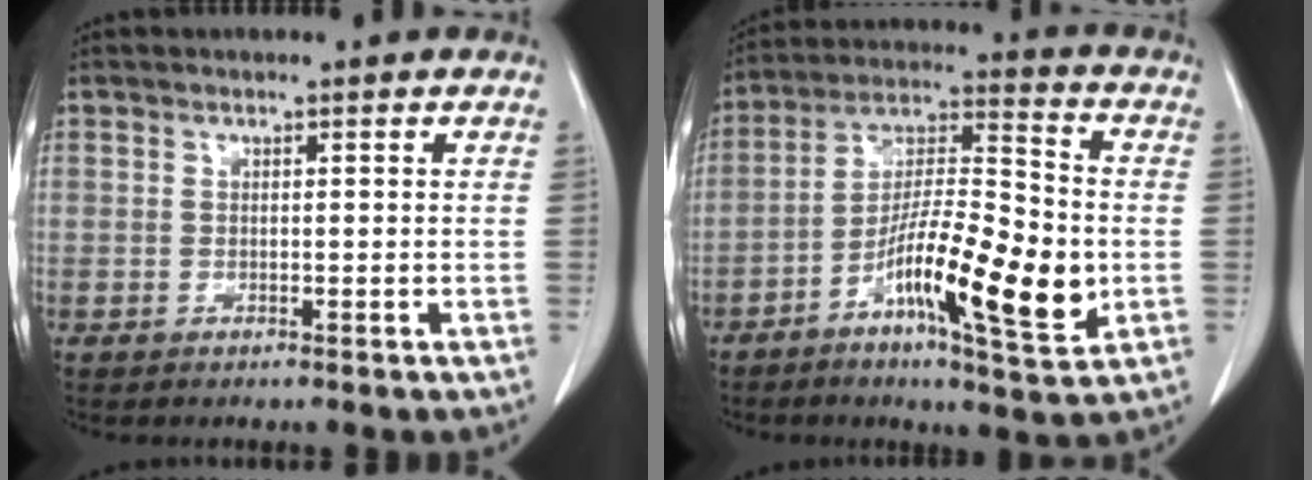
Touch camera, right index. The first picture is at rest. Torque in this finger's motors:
{"motor_torque": [1.34, -0.80, 0.86, 0.21]}